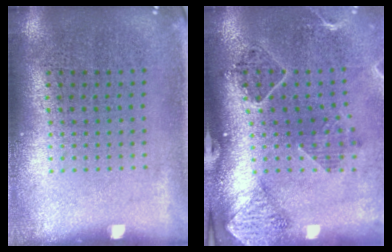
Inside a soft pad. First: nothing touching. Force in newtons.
{"total": 1.5, "press": 1.5, "slide": 0.1}